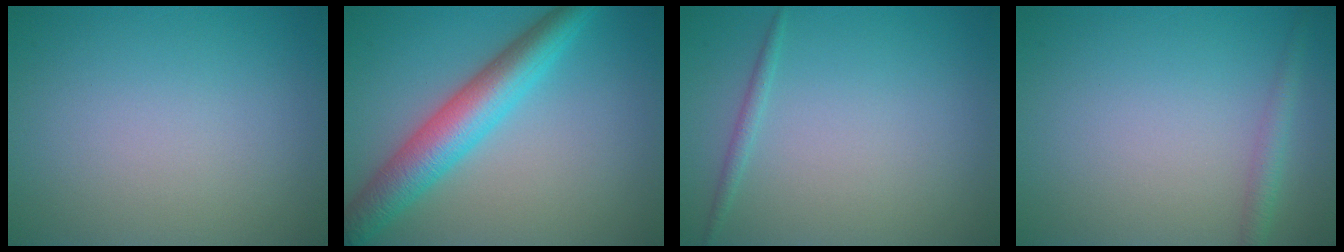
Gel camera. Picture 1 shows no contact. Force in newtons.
{"total": 6.3, "press": 6.3, "slide": 0.2}
{"total": 0.9, "press": 0.9, "slide": 0.1}
{"total": 1.6, "press": 1.6, "slide": 0.1}